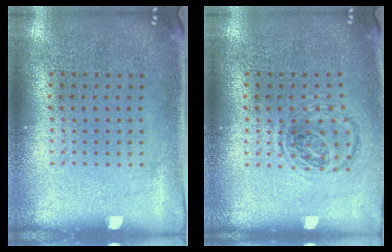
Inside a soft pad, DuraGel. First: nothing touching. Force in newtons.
{"total": 1.0, "press": 0.9, "slide": 0.2}